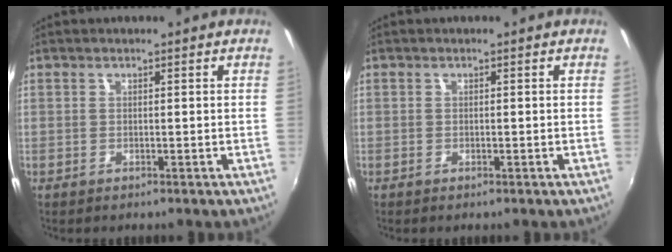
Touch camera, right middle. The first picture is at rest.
{"total": 0.5, "force": [0.1, -0.5, -0.1], "torque": [0.003, -0.004, 0.000]}